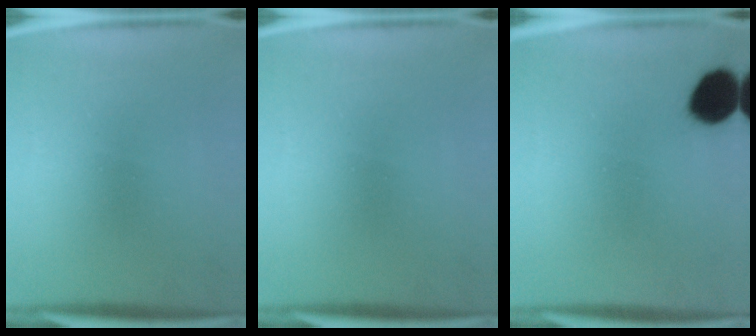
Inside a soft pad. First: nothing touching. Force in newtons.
{"total": 0.0}
{"total": 9.7}